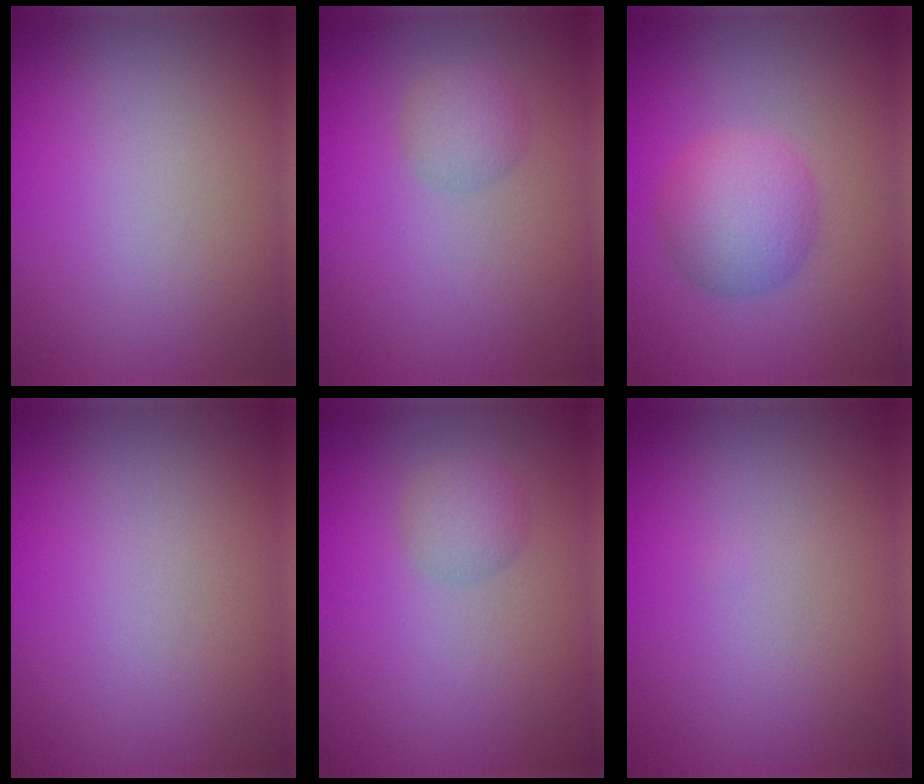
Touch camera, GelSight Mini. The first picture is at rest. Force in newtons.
{"total": 1.6, "press": 1.6, "slide": 0.2}
{"total": 4.3, "press": 4.3, "slide": 0.0}
{"total": 0.0}
{"total": 1.6, "press": 1.6, "slide": 0.2}
{"total": 0.0}